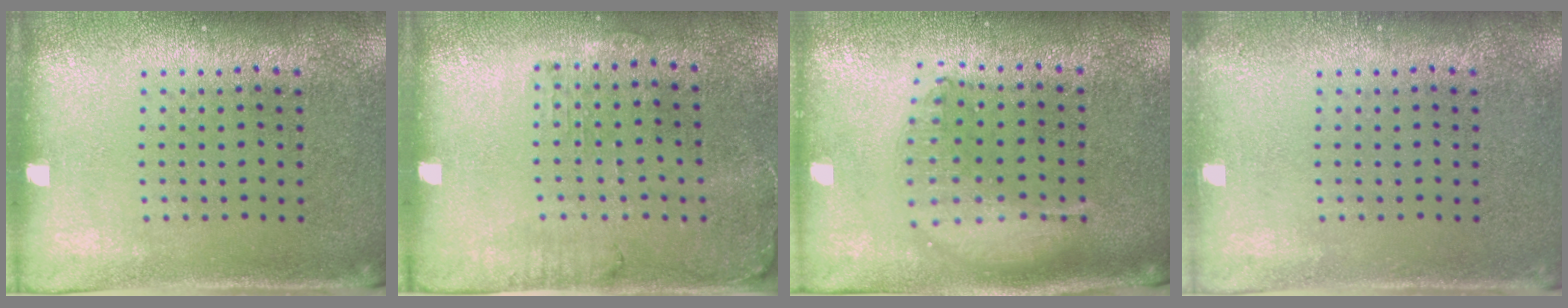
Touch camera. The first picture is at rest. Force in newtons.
{"total": 1.3, "press": 1.2, "slide": 0.5}
{"total": 1.7, "press": 1.5, "slide": 0.9}
{"total": 0.6, "press": 0.6, "slide": 0.0}